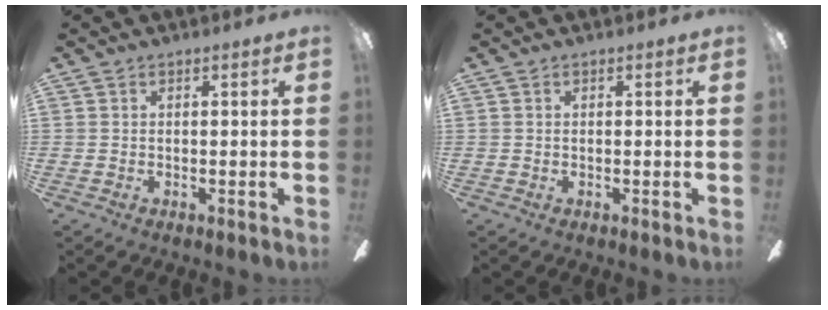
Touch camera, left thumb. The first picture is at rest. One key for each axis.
{"total": 0.0}